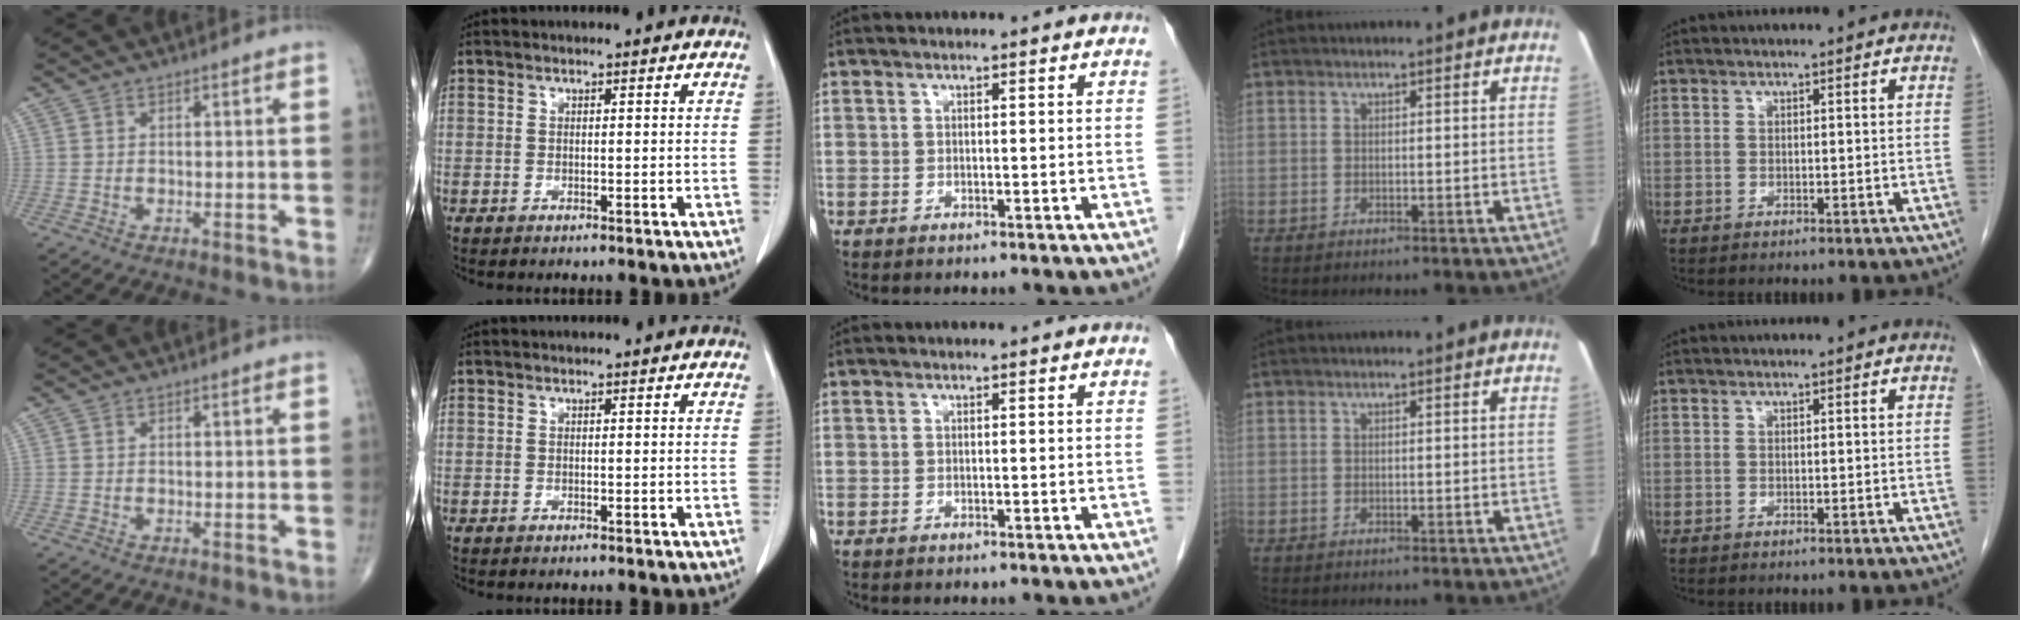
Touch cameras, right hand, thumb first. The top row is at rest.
{}